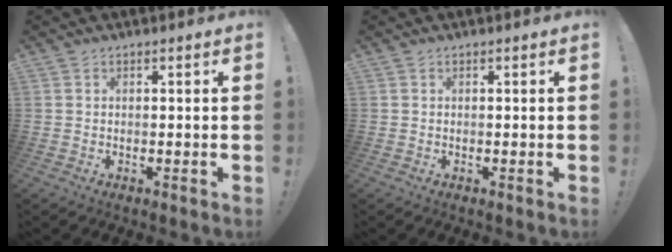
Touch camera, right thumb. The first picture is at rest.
{"total": 0.0}